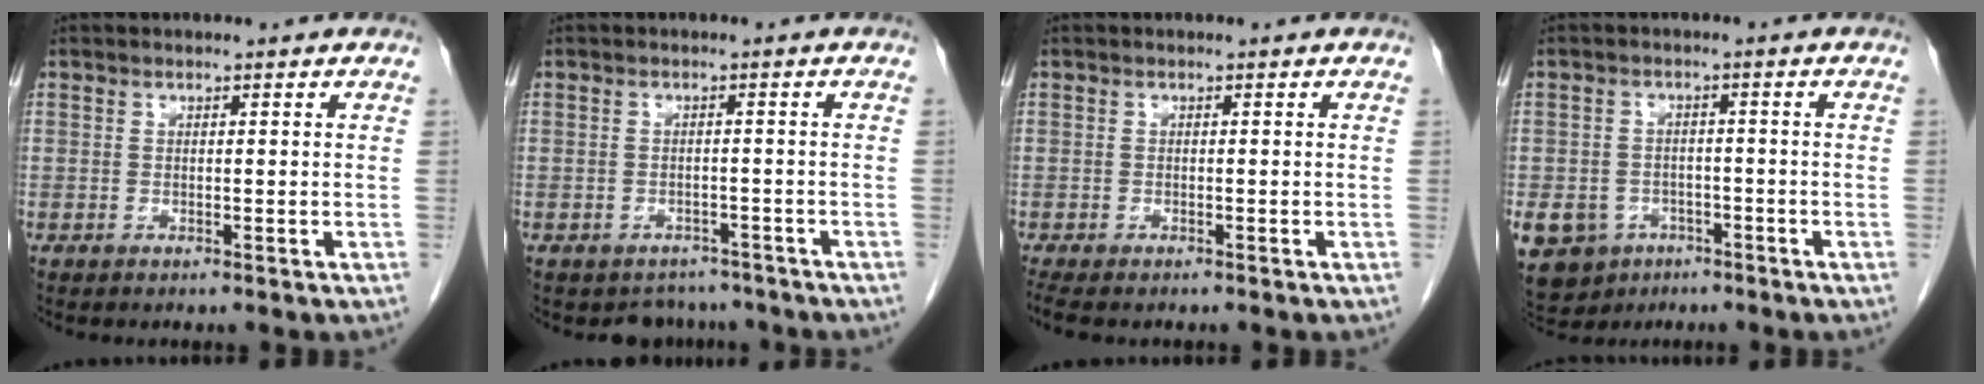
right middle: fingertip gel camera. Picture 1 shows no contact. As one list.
[{"total": 4.0, "force": [-3.4, 2.0, -0.4], "torque": [0.007, 0.012, -0.046]}, {"total": 4.6, "force": [-3.7, 1.5, 2.2], "torque": [-0.033, -0.012, -0.057]}, {"total": 11.0, "force": [-5.9, 8.6, 3.5], "torque": [-0.094, 0.003, -0.084]}]